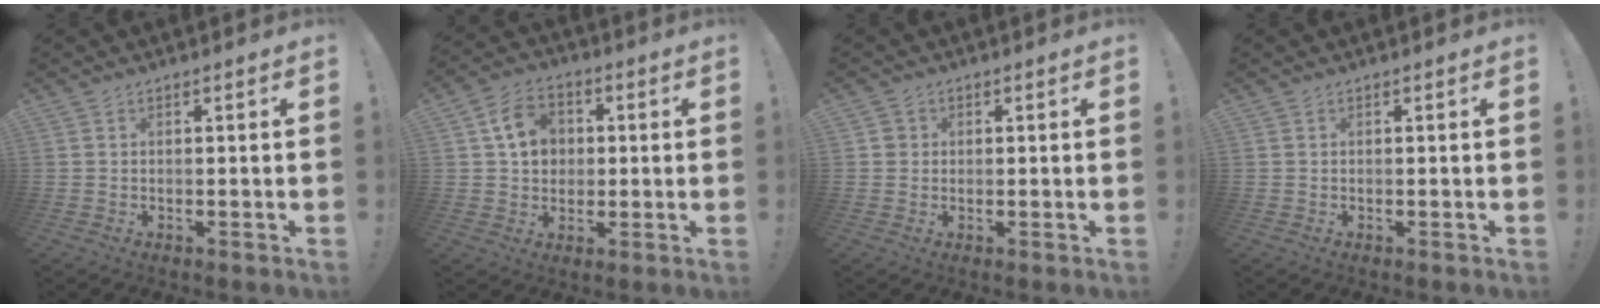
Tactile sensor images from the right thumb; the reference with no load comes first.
{"total": 11.1, "force": [2.8, 9.1, 5.6], "torque": [-0.090, 0.009, 0.060]}
{"total": 2.1, "force": [0.2, 2.0, 0.5], "torque": [-0.008, 0.005, 0.005]}
{"total": 0.0}